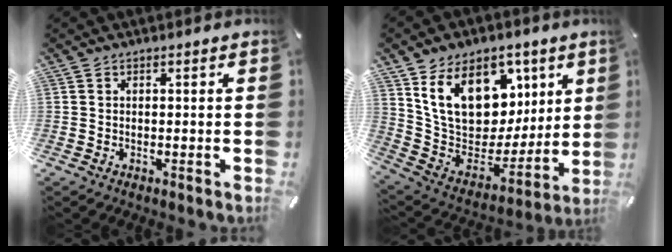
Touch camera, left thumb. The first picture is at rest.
{"total": 20.1, "force": [9.1, 14.1, 11.1], "torque": [-0.188, -0.048, 0.170]}